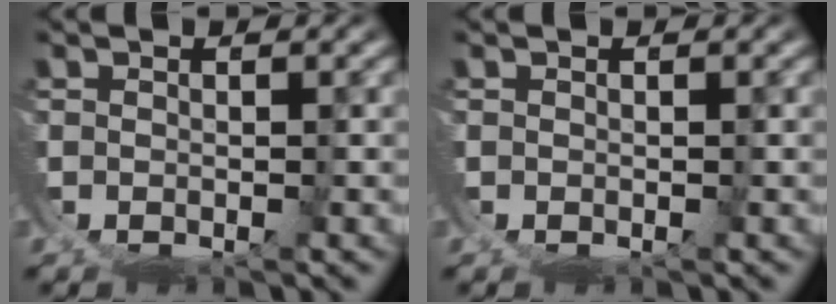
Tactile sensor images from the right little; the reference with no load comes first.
{"total": 0.0}